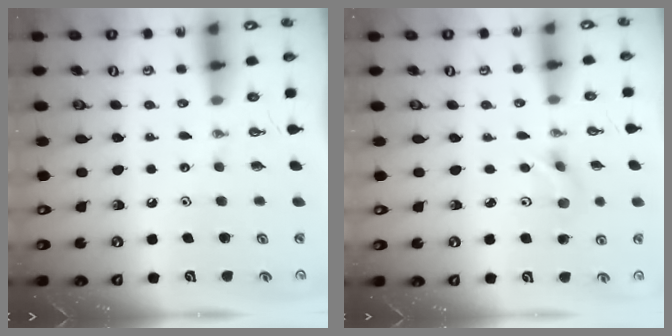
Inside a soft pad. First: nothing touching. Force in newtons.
{"total": 3.7, "press": 3.6, "slide": 0.9}